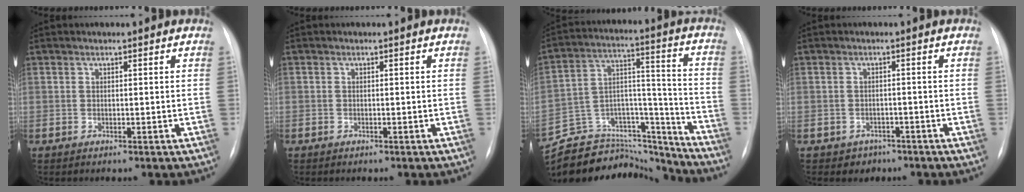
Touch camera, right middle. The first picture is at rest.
{"total": 0.0}
{"total": 21.7, "force": [-20.5, 6.4, 3.2], "torque": [-0.079, 0.065, -0.315]}
{"total": 2.5, "force": [-1.6, 1.9, -0.1], "torque": [-0.001, 0.010, -0.020]}